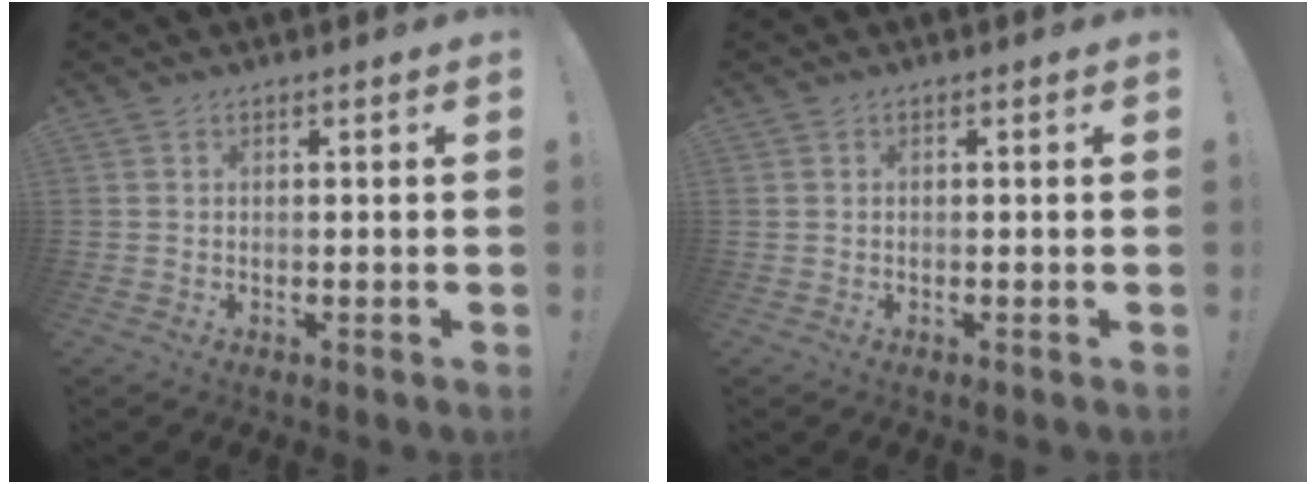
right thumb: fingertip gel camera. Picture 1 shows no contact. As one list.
[{"total": 0.0}]